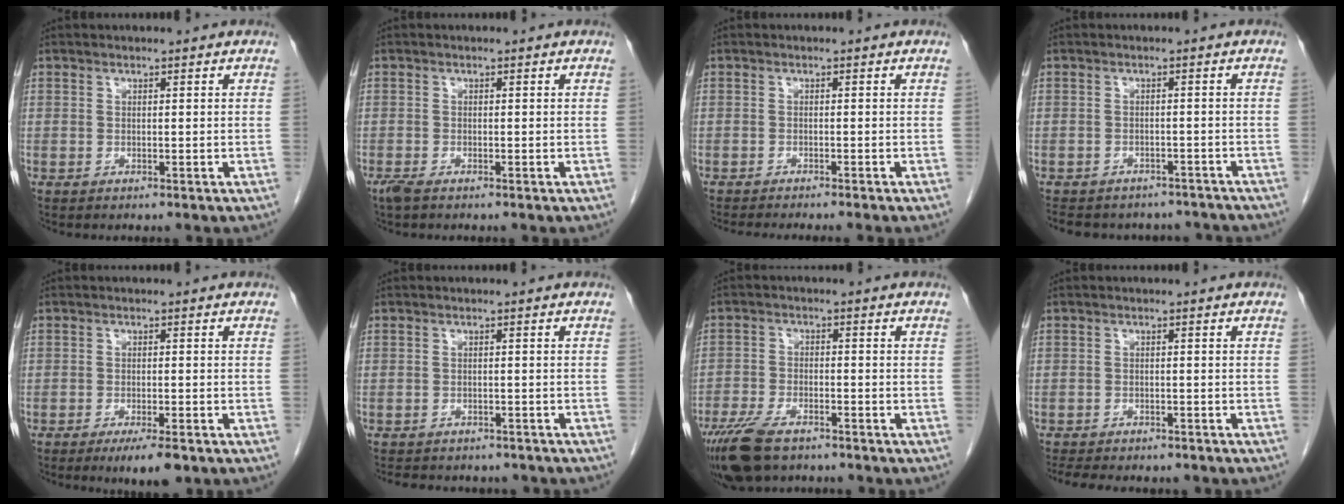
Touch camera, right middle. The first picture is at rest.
{"total": 1.7, "force": [-1.2, 0.4, 1.0], "torque": [-0.028, -0.006, -0.024]}
{"total": 6.1, "force": [-5.4, -0.3, 2.8], "torque": [-0.015, -0.012, -0.080]}
{"total": 13.8, "force": [-12.1, 5.8, 3.6], "torque": [-0.071, 0.014, -0.132]}
{"total": 5.0, "force": [-3.2, 0.8, 3.7], "torque": [-0.054, -0.010, -0.045]}
{"total": 10.9, "force": [-9.3, 4.2, 3.8], "torque": [-0.068, 0.007, -0.103]}
{"total": 9.3, "force": [-6.9, 3.5, 5.2], "torque": [-0.099, -0.014, -0.120]}
{"total": 11.1, "force": [-9.4, 3.4, 4.8], "torque": [-0.076, 0.000, -0.116]}